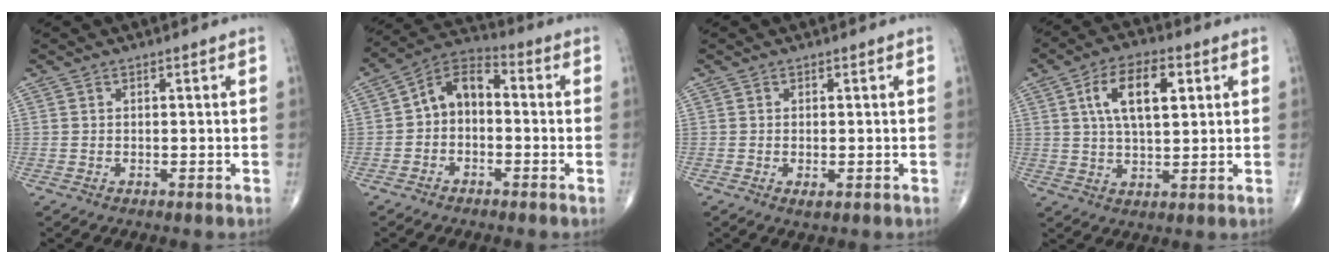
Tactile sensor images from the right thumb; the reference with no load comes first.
{"total": 7.9, "force": [-0.6, 5.4, 5.8], "torque": [-0.078, 0.038, -0.031]}
{"total": 1.4, "force": [-0.4, 0.6, 1.2], "torque": [-0.023, -0.004, -0.006]}
{"total": 11.6, "force": [3.6, 5.5, 9.6], "torque": [-0.160, 0.000, 0.062]}